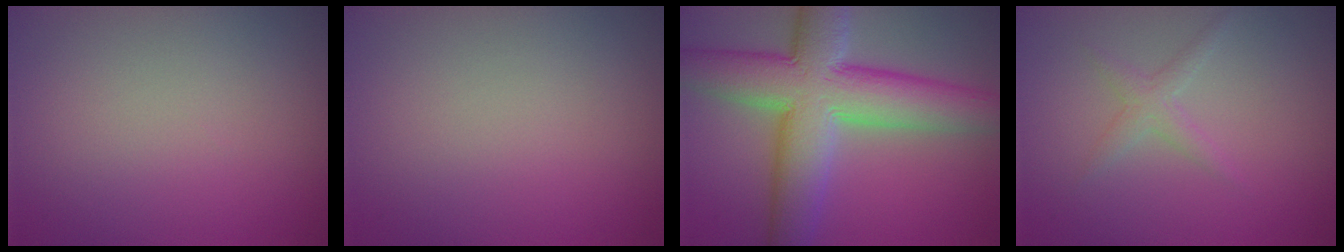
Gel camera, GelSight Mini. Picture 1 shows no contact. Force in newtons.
{"total": 0.0}
{"total": 11.1, "press": 11.0, "slide": 0.7}
{"total": 1.5, "press": 1.5, "slide": 0.1}